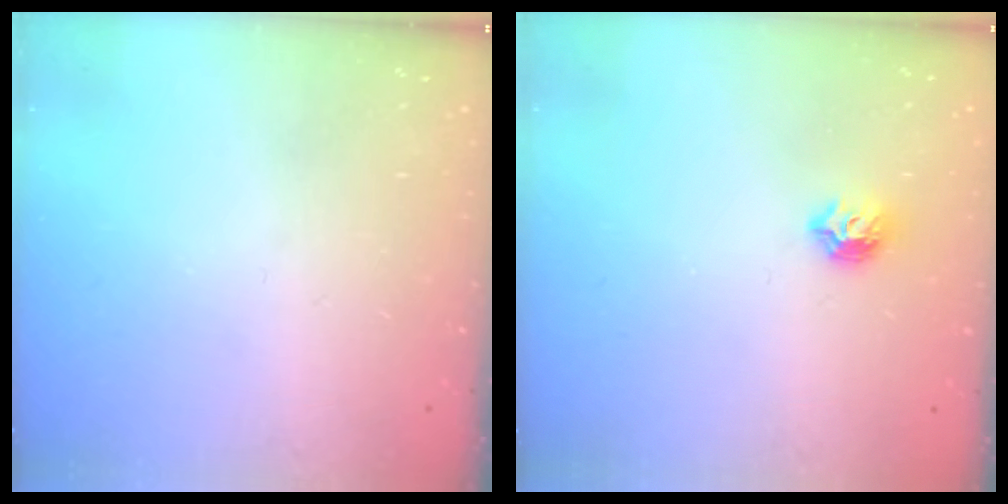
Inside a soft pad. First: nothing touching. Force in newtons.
{"total": 6.5, "press": 6.5, "slide": 0.9}